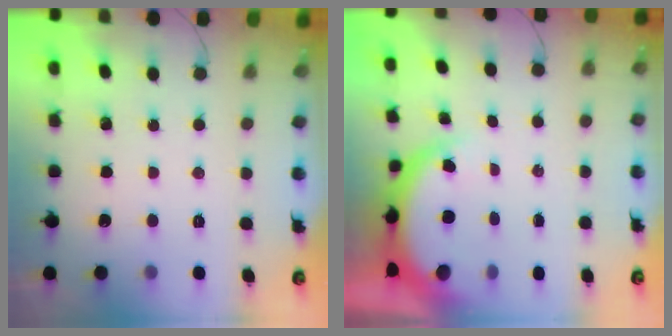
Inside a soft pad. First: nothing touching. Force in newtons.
{"total": 4.7, "press": 4.7, "slide": 0.2}